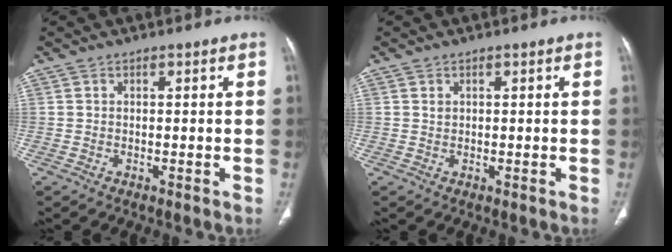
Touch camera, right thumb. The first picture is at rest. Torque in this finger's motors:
{"motor_torque": [-0.03, 0.00, 0.17, -0.32, 0.06]}